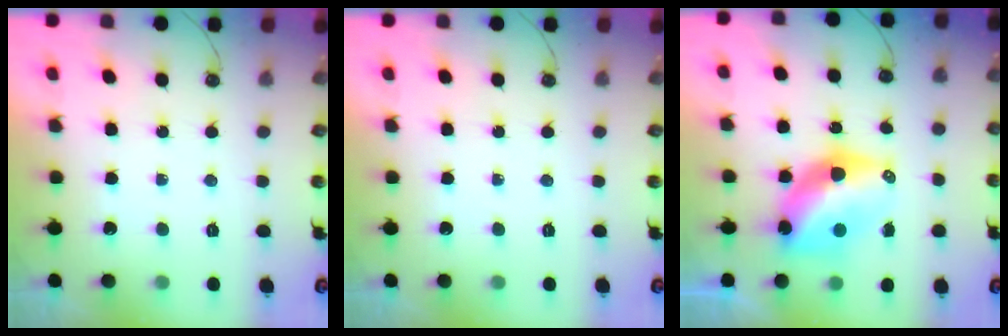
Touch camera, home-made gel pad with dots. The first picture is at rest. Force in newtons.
{"total": 0.0}
{"total": 10.5, "press": 10.4, "slide": 0.5}